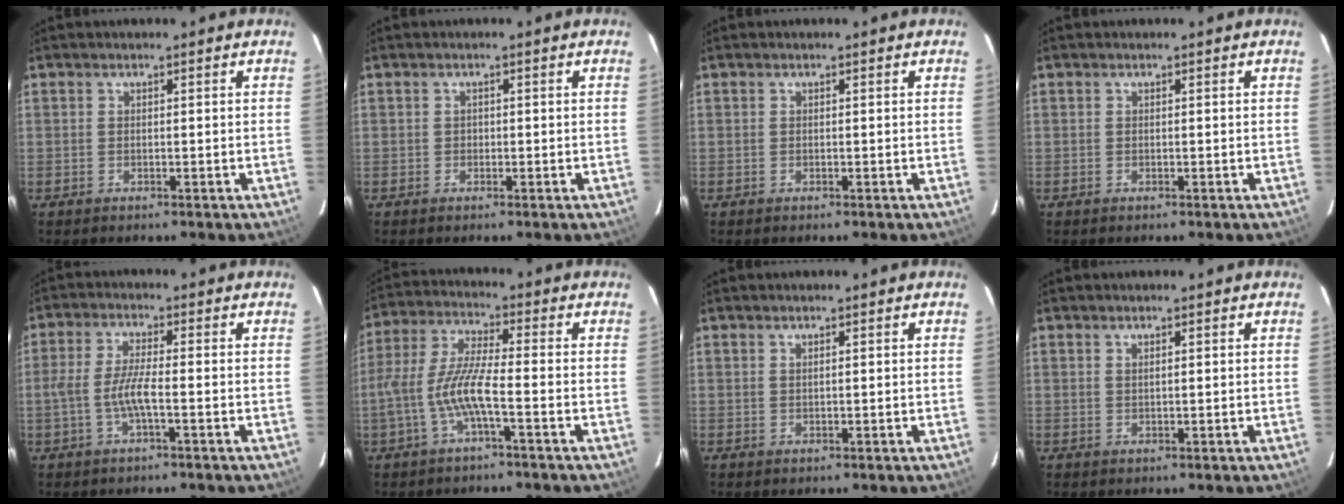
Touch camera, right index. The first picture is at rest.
{"total": 0.6, "force": [-0.3, 0.5, 0.0], "torque": [0.003, 0.002, -0.004]}
{"total": 0.0}
{"total": 0.0}
{"total": 5.4, "force": [-1.8, 0.4, 5.0], "torque": [-0.107, 0.003, -0.033]}
{"total": 8.9, "force": [-3.3, 0.9, 8.2], "torque": [-0.181, 0.005, -0.061]}
{"total": 0.7, "force": [0.4, 0.1, 0.5], "torque": [-0.011, 0.003, 0.008]}
{"total": 1.0, "force": [0.5, 0.2, 0.8], "torque": [-0.013, 0.002, 0.010]}